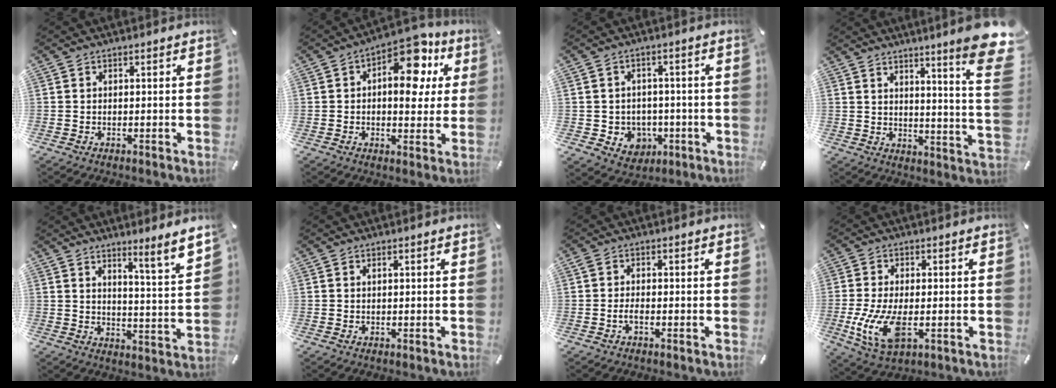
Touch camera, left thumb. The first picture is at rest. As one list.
[{"total": 14.0, "force": [5.9, 7.6, 10.2], "torque": [-0.125, -0.046, 0.097]}, {"total": 6.1, "force": [-0.4, 5.9, 1.3], "torque": [-0.018, 0.000, -0.001]}, {"total": 11.8, "force": [7.2, 0.6, 9.4], "torque": [-0.137, -0.071, 0.111]}, {"total": 7.3, "force": [6.1, -0.8, 4.0], "torque": [-0.061, -0.056, 0.097]}, {"total": 0.6, "force": [0.2, 0.0, 0.5], "torque": [-0.009, 0.001, 0.004]}, {"total": 2.2, "force": [-0.9, 0.7, 1.8], "torque": [-0.047, 0.000, -0.021]}, {"total": 10.8, "force": [-1.9, 5.0, 9.3], "torque": [-0.215, -0.020, -0.032]}]